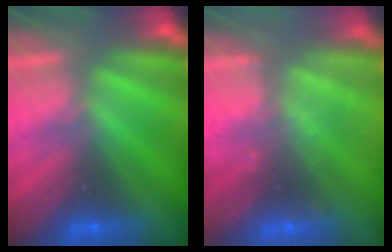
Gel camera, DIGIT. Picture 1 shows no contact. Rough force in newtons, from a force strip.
{"total": 2.3}